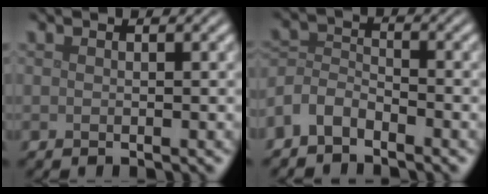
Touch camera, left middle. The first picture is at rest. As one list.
[{"total": 3.1, "force": [-2.4, 1.5, 1.2], "torque": [-0.027, 0.005, -0.062]}]